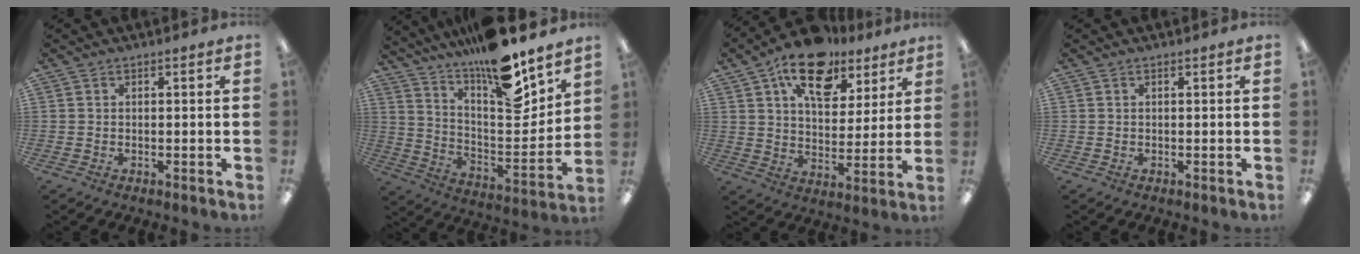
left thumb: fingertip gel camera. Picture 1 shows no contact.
{"total": 17.6, "force": [14.3, 3.4, 9.7], "torque": [-0.162, -0.115, 0.239]}
{"total": 17.0, "force": [10.8, 9.3, 9.3], "torque": [-0.140, -0.052, 0.189]}
{"total": 0.0}